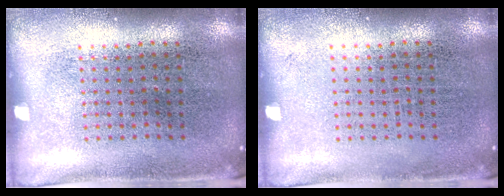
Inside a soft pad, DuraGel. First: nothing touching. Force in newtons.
{"total": 0.0}